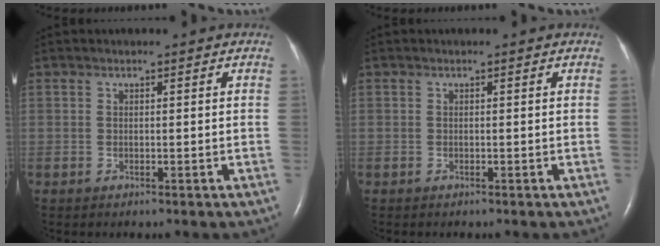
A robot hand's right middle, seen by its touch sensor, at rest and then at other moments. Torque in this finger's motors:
{"motor_torque": [-0.05, 0.01, -0.04, -0.01]}